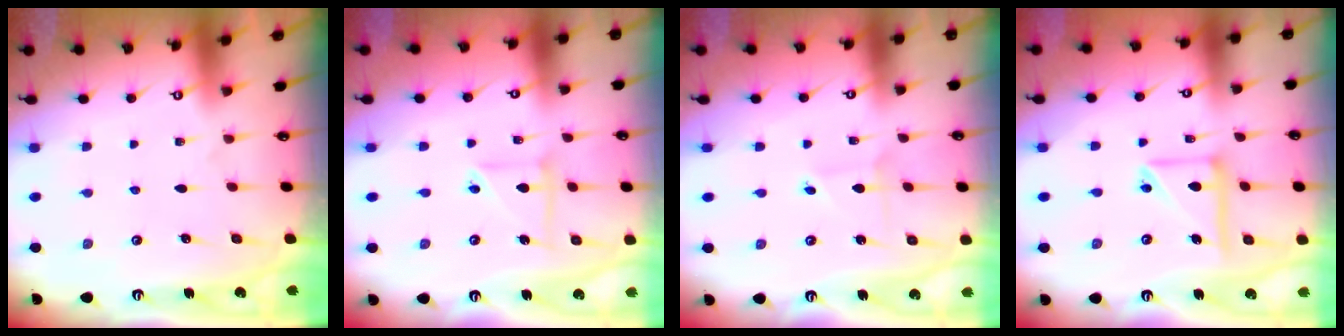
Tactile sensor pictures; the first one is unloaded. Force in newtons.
{"total": 4.7, "press": 4.7, "slide": 0.5}
{"total": 1.8, "press": 1.8, "slide": 0.1}
{"total": 11.6, "press": 11.6, "slide": 1.2}